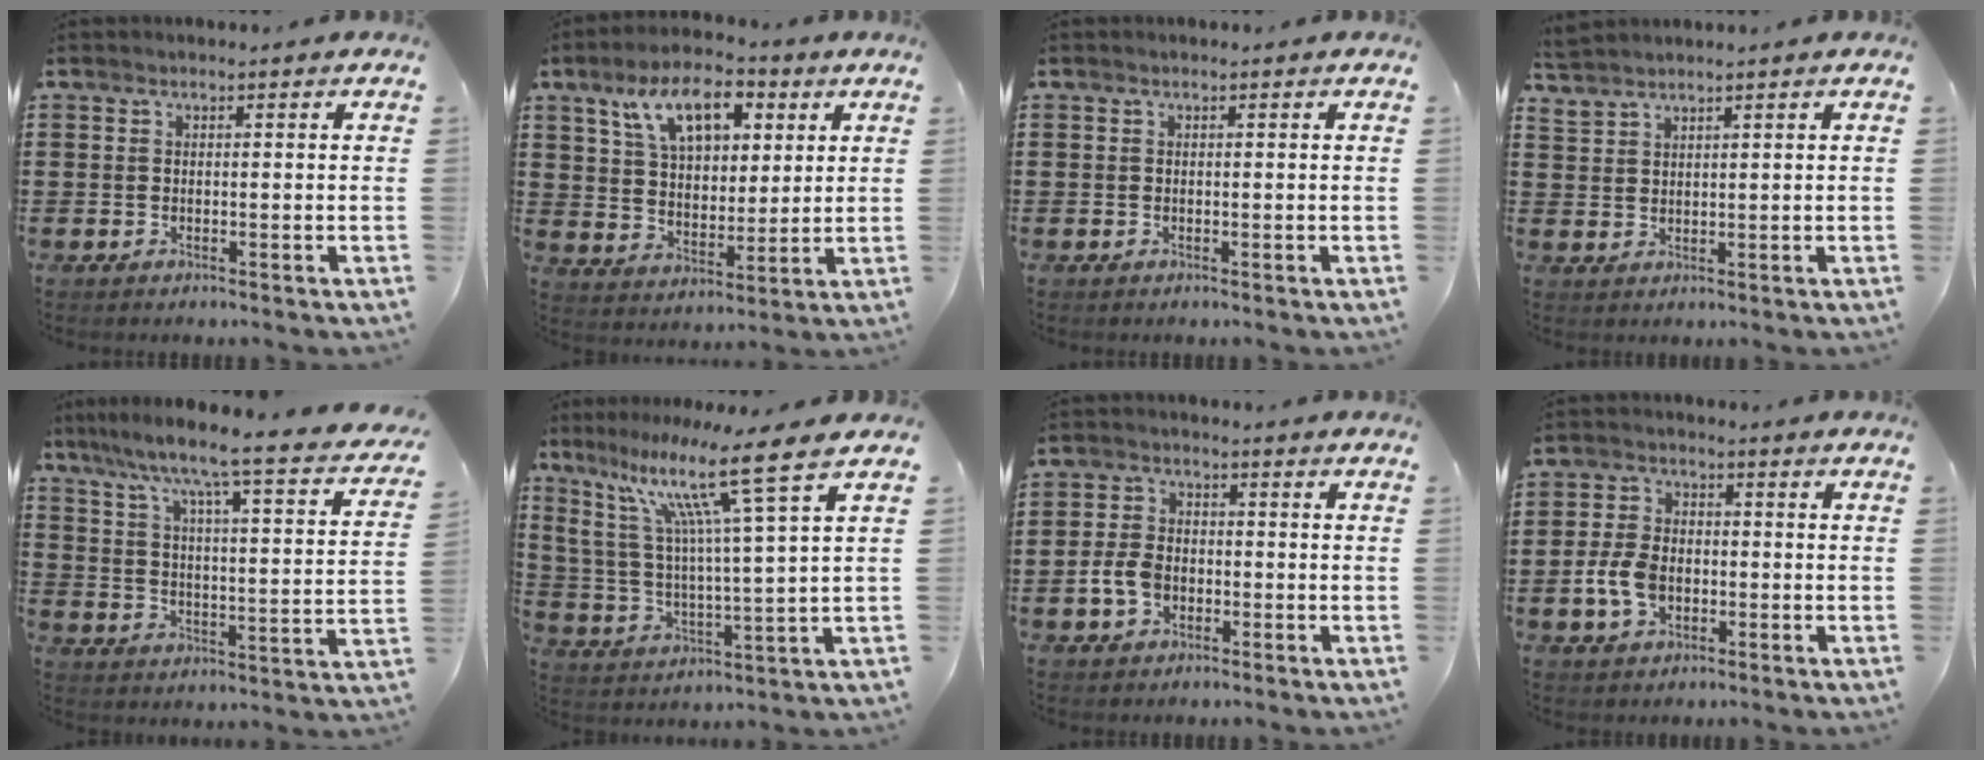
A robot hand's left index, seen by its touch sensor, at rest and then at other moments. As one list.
[{"total": 10.3, "force": [6.1, 5.0, 6.7], "torque": [-0.128, -0.002, 0.105]}, {"total": 0.0}, {"total": 2.3, "force": [2.2, 0.6, -0.1], "torque": [-0.006, -0.001, 0.044]}, {"total": 5.6, "force": [4.6, -1.0, 3.0], "torque": [-0.074, -0.058, 0.060]}, {"total": 13.1, "force": [8.9, 0.0, 9.7], "torque": [-0.207, -0.045, 0.138]}, {"total": 4.8, "force": [-1.5, 3.3, 3.2], "torque": [-0.079, 0.001, -0.033]}, {"total": 6.1, "force": [-1.5, 4.0, 4.4], "torque": [-0.113, -0.002, -0.036]}]